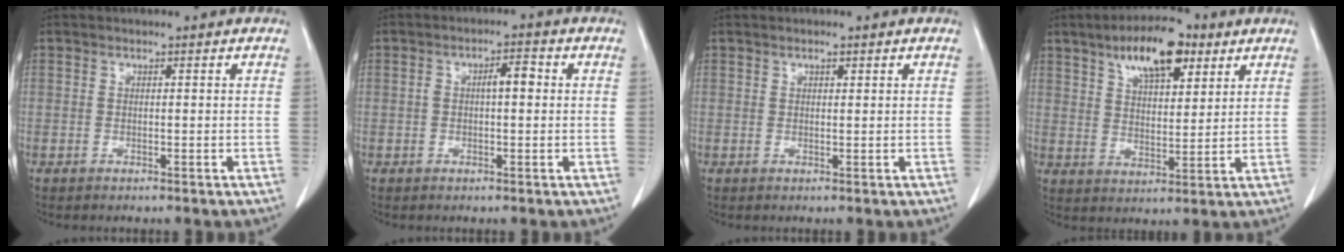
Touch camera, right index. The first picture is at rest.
{"total": 4.1, "force": [0.4, 1.6, 3.8], "torque": [-0.068, 0.021, 0.009]}
{"total": 1.4, "force": [0.8, 0.7, 1.0], "torque": [-0.021, -0.001, 0.014]}
{"total": 12.1, "force": [6.8, 4.8, 8.8], "torque": [-0.149, 0.016, 0.119]}